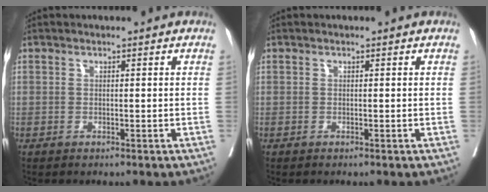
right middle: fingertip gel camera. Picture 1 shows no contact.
{"total": 0.0}